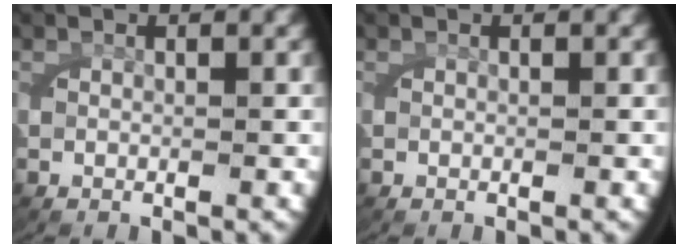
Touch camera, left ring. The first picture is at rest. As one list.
[{"total": 0.0}]